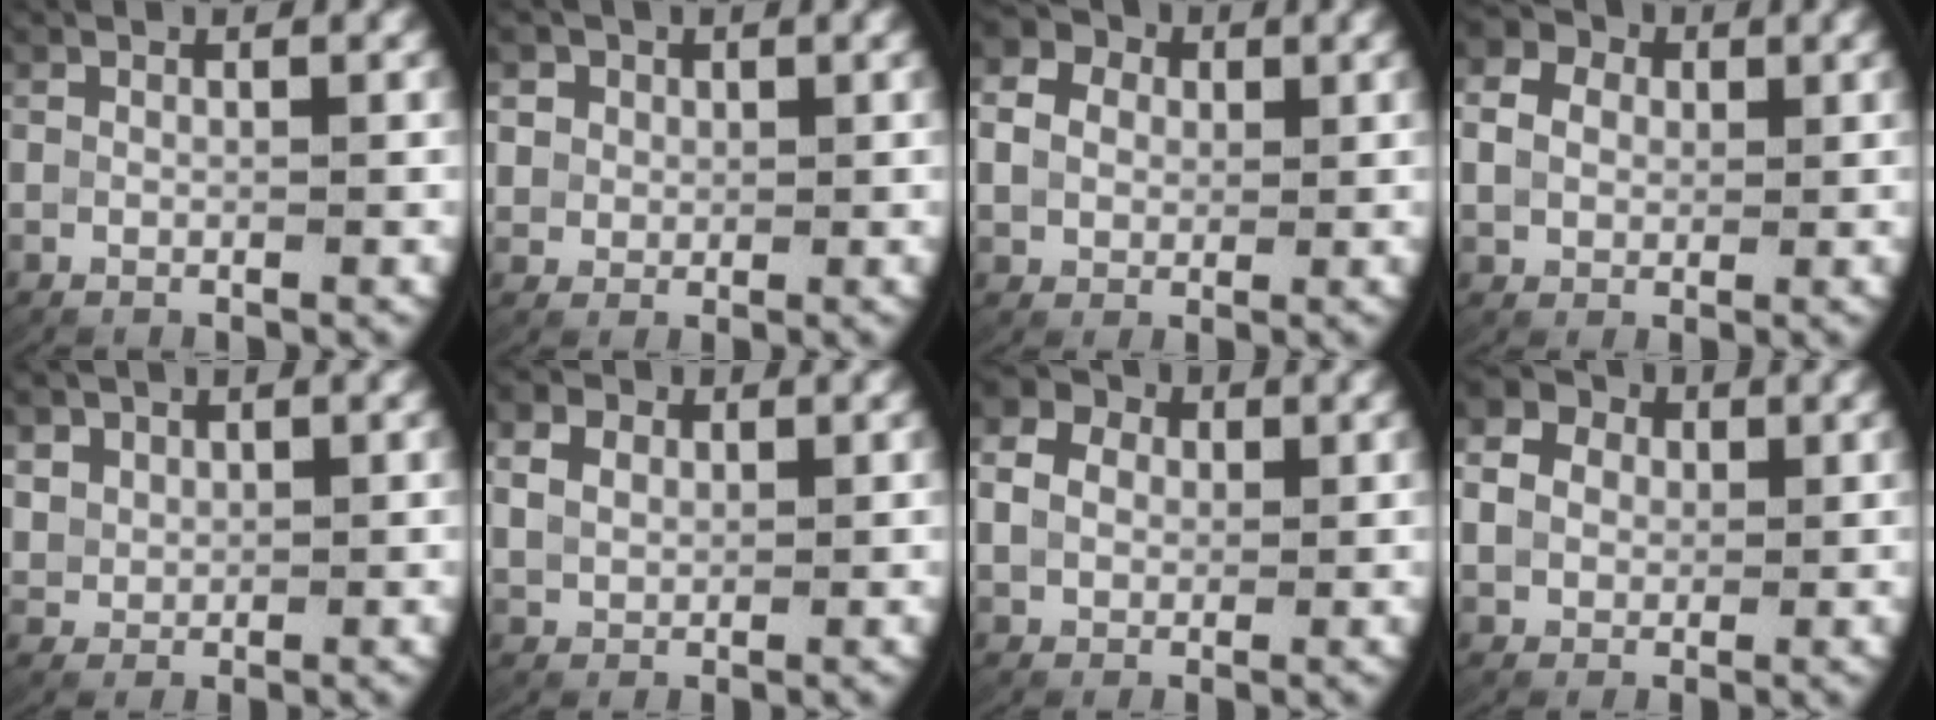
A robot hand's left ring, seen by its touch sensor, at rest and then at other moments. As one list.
[{"total": 4.6, "force": [1.6, 4.0, 1.8], "torque": [-0.051, -0.006, 0.030]}, {"total": 7.3, "force": [2.3, 6.2, 3.2], "torque": [-0.072, 0.006, 0.027]}, {"total": 5.8, "force": [1.9, 4.8, 2.6], "torque": [-0.060, 0.003, 0.025]}, {"total": 2.6, "force": [1.4, 2.0, 0.9], "torque": [-0.030, -0.006, 0.037]}, {"total": 3.4, "force": [1.3, 2.7, 1.5], "torque": [-0.039, -0.004, 0.031]}, {"total": 6.4, "force": [2.0, 5.3, 2.9], "torque": [-0.065, 0.004, 0.026]}, {"total": 7.2, "force": [2.2, 6.2, 3.1], "torque": [-0.072, 0.006, 0.026]}]